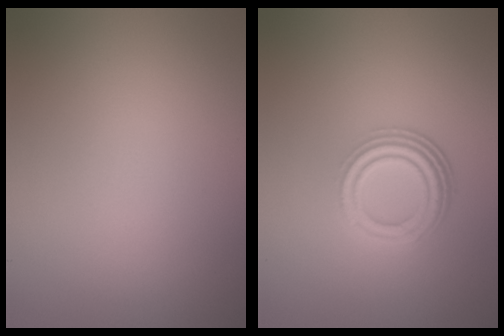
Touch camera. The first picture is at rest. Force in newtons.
{"total": 4.6, "press": 3.3, "slide": 3.2}